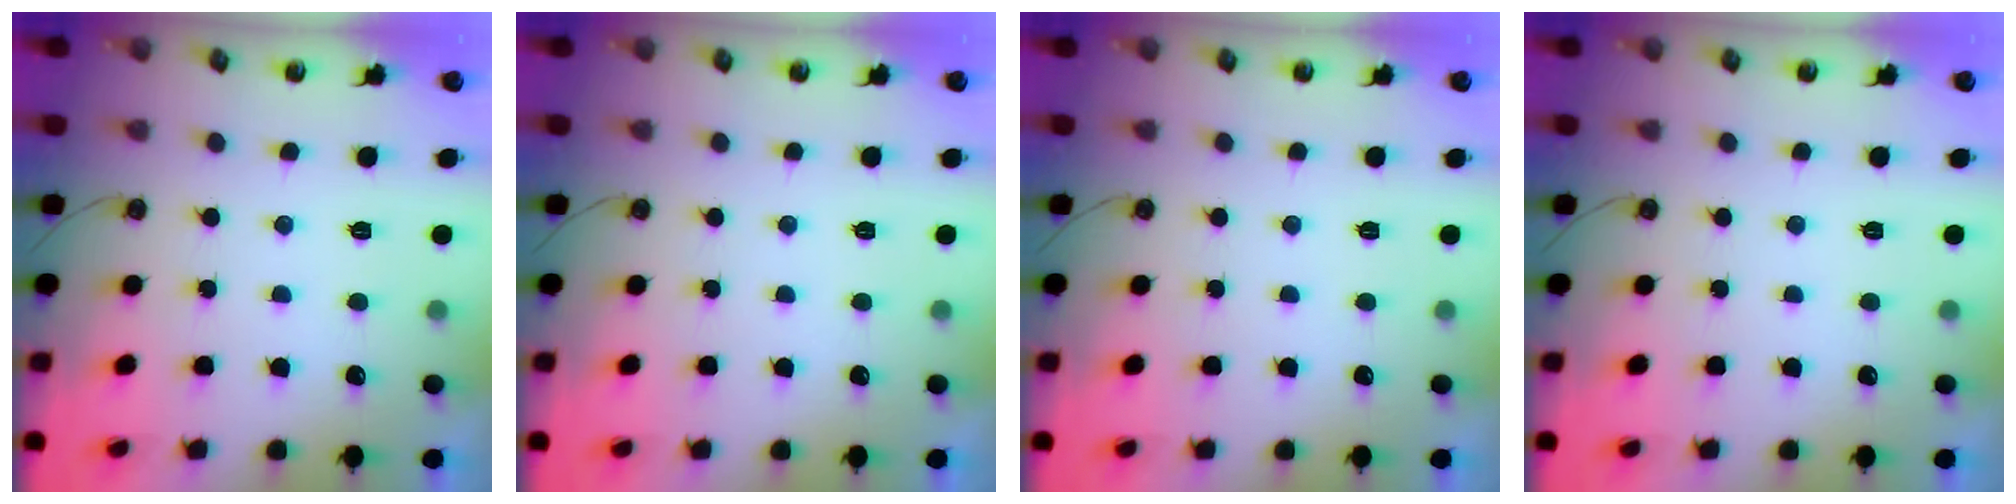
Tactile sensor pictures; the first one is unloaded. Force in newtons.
{"total": 0.0}
{"total": 0.0}
{"total": 0.0}